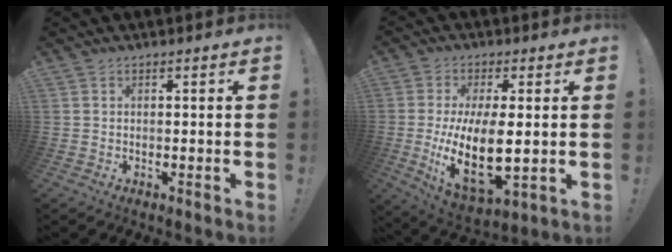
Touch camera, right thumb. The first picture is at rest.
{"total": 16.0, "force": [-0.4, 7.5, 14.1], "torque": [-0.262, -0.018, 0.005]}